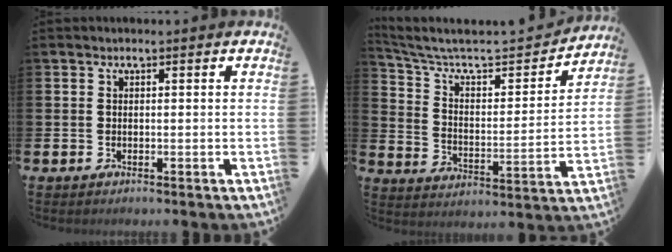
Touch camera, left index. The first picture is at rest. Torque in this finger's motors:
{"motor_torque": [0.20, -1.74, 0.11, 0.11]}